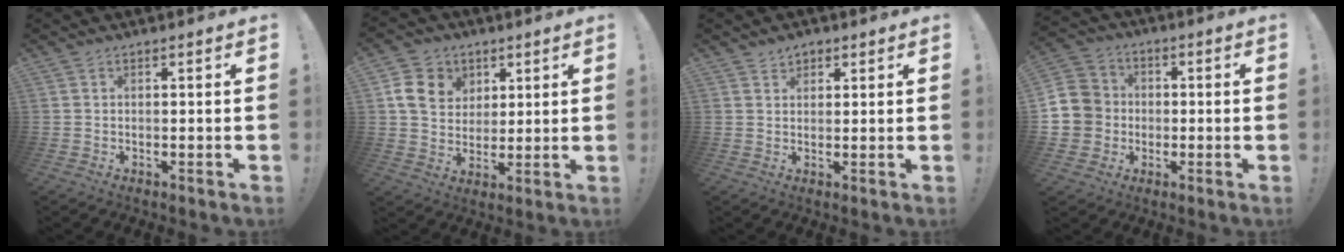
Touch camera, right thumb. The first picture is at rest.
{"total": 11.0, "force": [4.7, 9.0, 4.1], "torque": [-0.065, -0.016, 0.095]}
{"total": 2.4, "force": [1.6, 1.7, 0.4], "torque": [-0.003, -0.006, 0.029]}
{"total": 9.1, "force": [-1.0, 8.7, 2.3], "torque": [-0.041, 0.018, -0.012]}